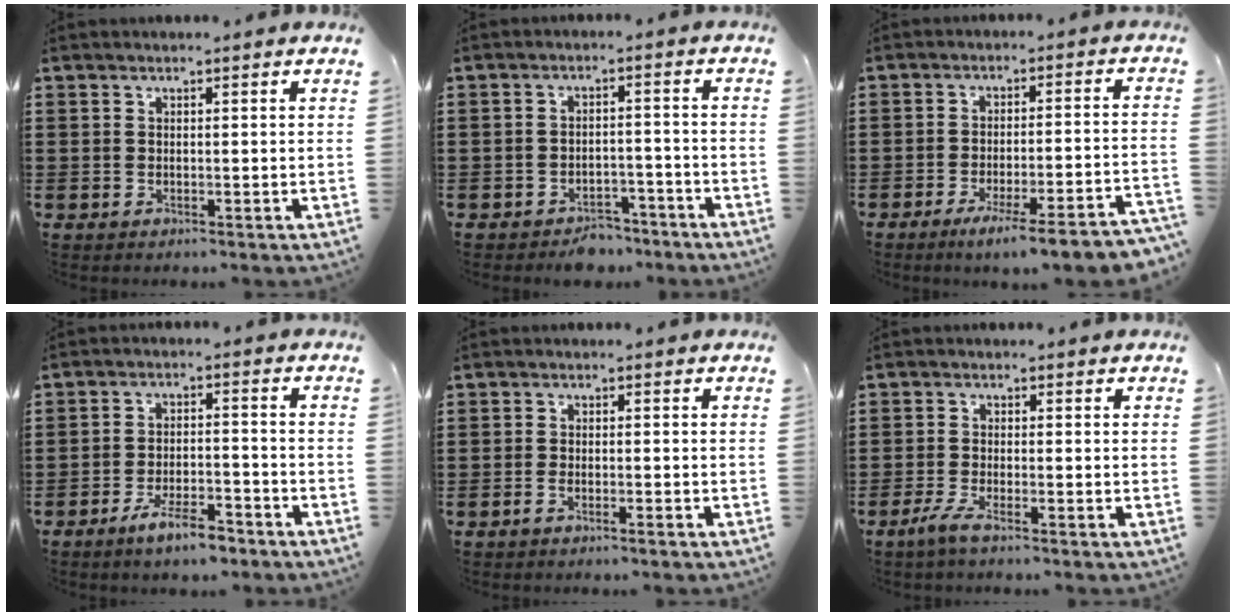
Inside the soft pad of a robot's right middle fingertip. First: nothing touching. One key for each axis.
{"total": 3.4, "fx": -3.3, "fy": 0.8, "fz": 0.2, "tx": -0.011, "ty": 0.003, "tz": -0.068}
{"total": 6.2, "fx": -4.8, "fy": -0.4, "fz": 3.9, "tx": -0.060, "ty": -0.013, "tz": -0.083}
{"total": 6.0, "fx": -4.7, "fy": 1.1, "fz": 3.5, "tx": -0.069, "ty": 0.000, "tz": -0.087}
{"total": 1.2, "fx": -0.9, "fy": 0.1, "fz": 0.8, "tx": -0.015, "ty": -0.002, "tz": -0.017}
{"total": 2.6, "fx": -1.6, "fy": 0.0, "fz": 2.1, "tx": -0.051, "ty": -0.009, "tz": -0.032}